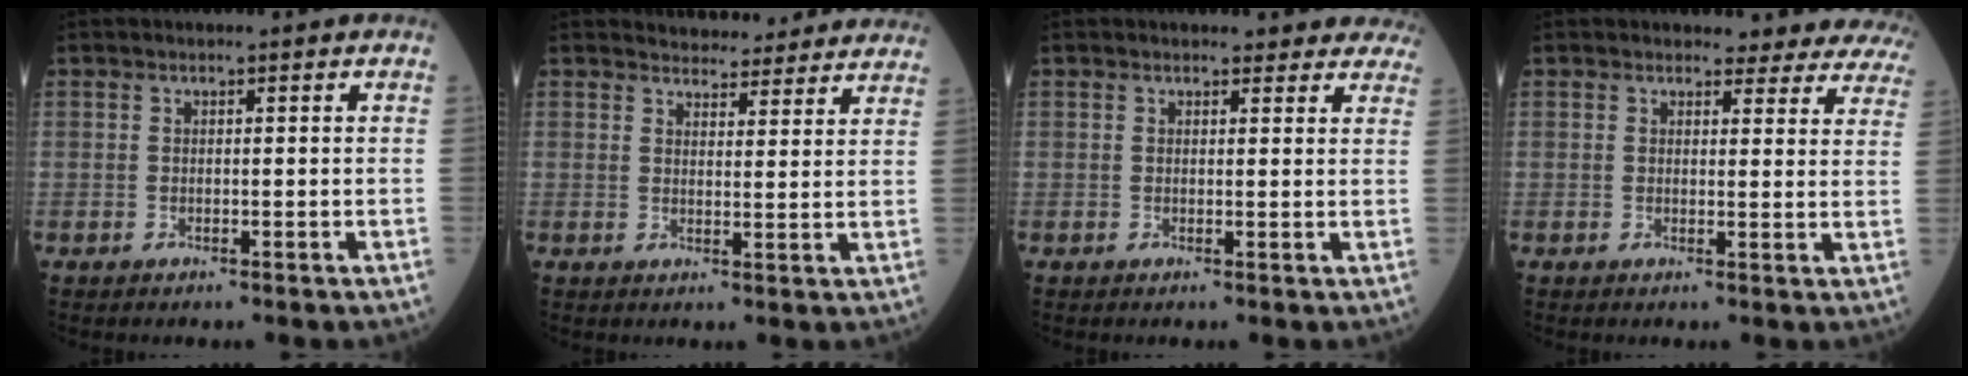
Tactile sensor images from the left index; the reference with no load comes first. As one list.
[{"total": 9.9, "force": [9.6, 2.1, 1.5], "torque": [-0.004, 0.006, 0.101]}, {"total": 6.7, "force": [6.2, 2.4, 0.8], "torque": [0.027, -0.001, 0.040]}, {"total": 11.4, "force": [10.9, 3.4, 0.7], "torque": [0.041, -0.037, 0.080]}]